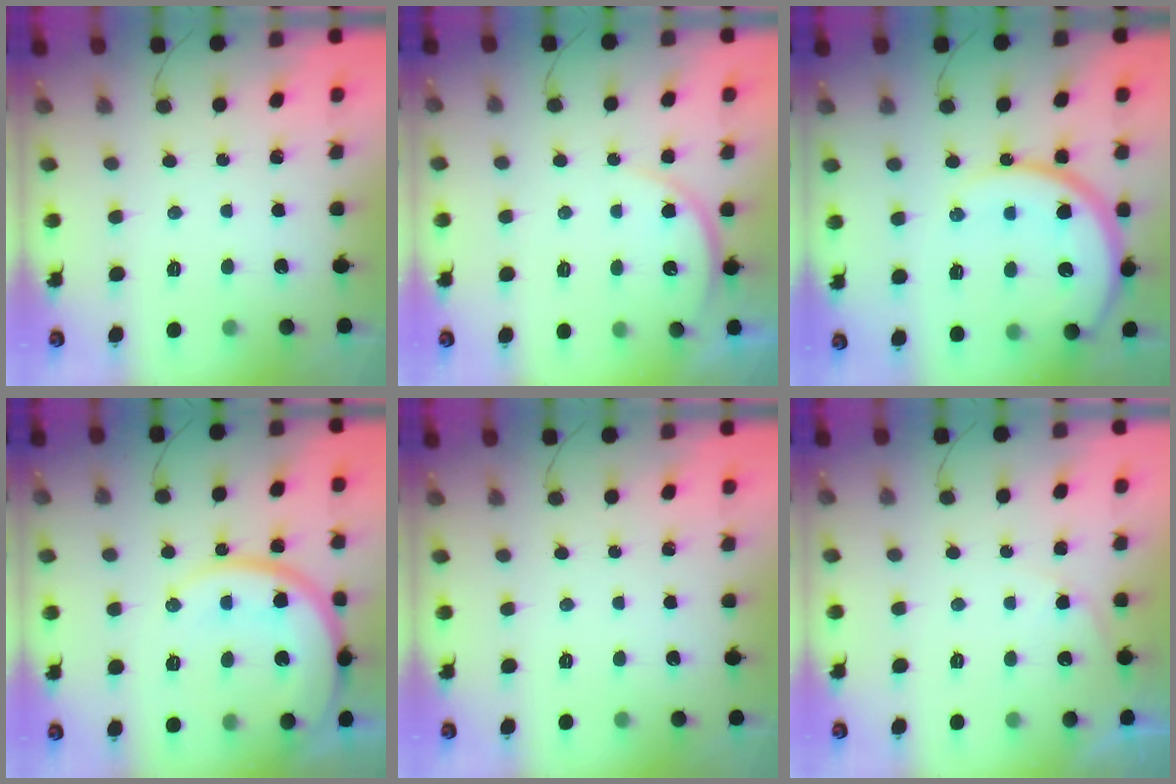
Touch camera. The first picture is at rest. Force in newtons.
{"total": 6.6, "press": 6.6, "slide": 0.5}
{"total": 17.2, "press": 17.1, "slide": 1.7}
{"total": 16.9, "press": 16.9, "slide": 1.3}
{"total": 0.0}
{"total": 3.4, "press": 3.4, "slide": 0.0}